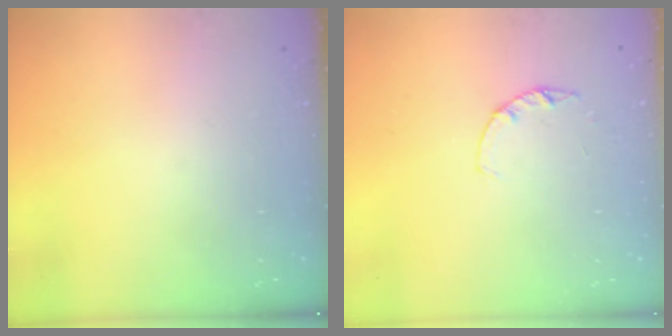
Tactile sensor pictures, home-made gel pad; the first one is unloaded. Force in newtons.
{"total": 2.2, "press": 2.2, "slide": 0.4}